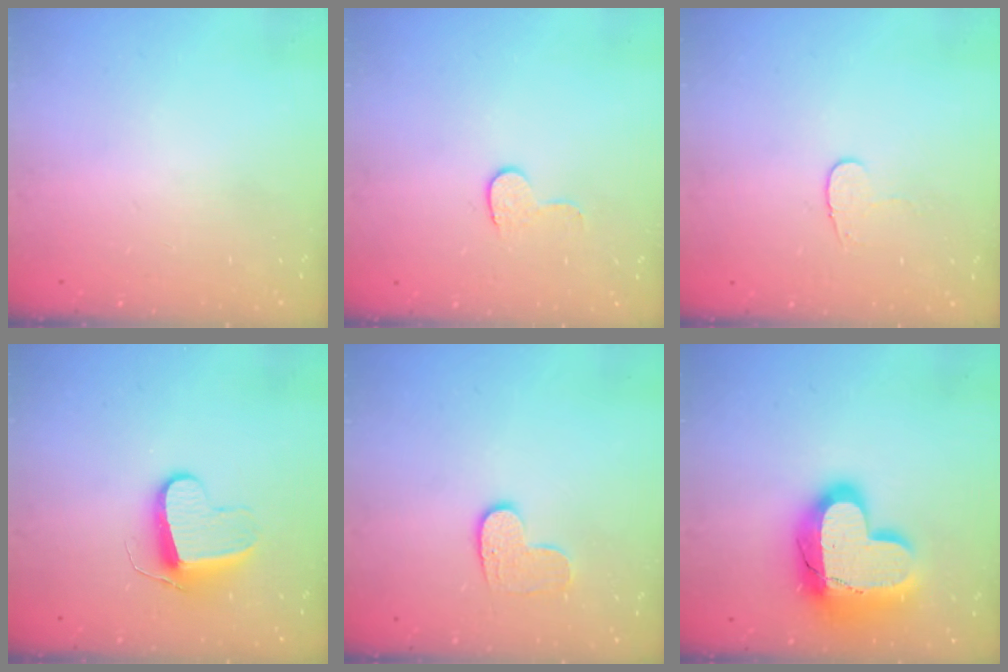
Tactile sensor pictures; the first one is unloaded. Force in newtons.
{"total": 5.4, "press": 5.4, "slide": 0.5}
{"total": 4.4, "press": 4.4, "slide": 0.5}
{"total": 9.9, "press": 9.9, "slide": 0.8}
{"total": 7.0, "press": 7.0, "slide": 0.2}
{"total": 20.9, "press": 20.9, "slide": 1.8}